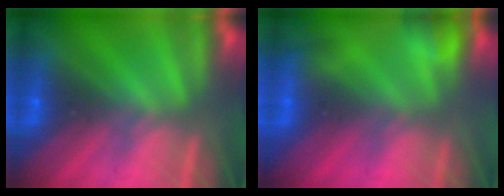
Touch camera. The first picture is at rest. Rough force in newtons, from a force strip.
{"total": 5.4}